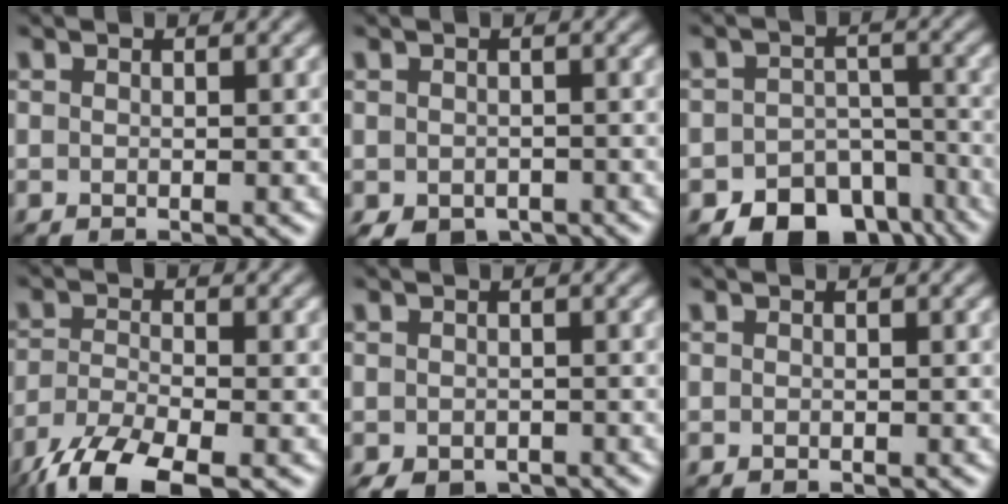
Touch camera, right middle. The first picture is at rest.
{"total": 2.9, "force": [-2.0, 1.7, 1.3], "torque": [-0.022, -0.011, -0.030]}
{"total": 8.4, "force": [-5.9, 4.8, 3.4], "torque": [-0.043, -0.017, -0.088]}
{"total": 7.2, "force": [-5.3, 2.1, 4.4], "torque": [-0.099, -0.022, -0.110]}
{"total": 2.2, "force": [-1.4, 1.3, 1.0], "torque": [-0.021, -0.011, -0.019]}
{"total": 0.0}